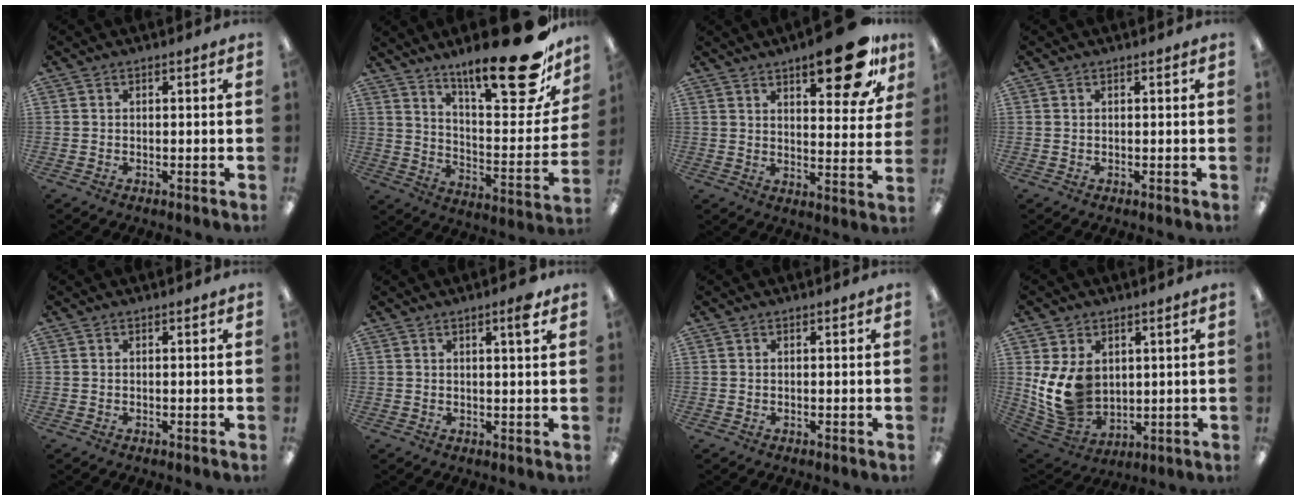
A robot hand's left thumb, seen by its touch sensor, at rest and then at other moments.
{"total": 25.2, "force": [17.9, 6.8, 16.4], "torque": [-0.238, -0.121, 0.288]}
{"total": 16.0, "force": [10.4, 5.1, 11.0], "torque": [-0.137, -0.058, 0.163]}
{"total": 0.0}
{"total": 0.0}
{"total": 3.6, "force": [2.4, 0.5, 2.7], "torque": [-0.035, -0.007, 0.034]}
{"total": 0.0}
{"total": 12.8, "force": [2.6, 10.0, 7.4], "torque": [-0.169, -0.021, 0.054]}